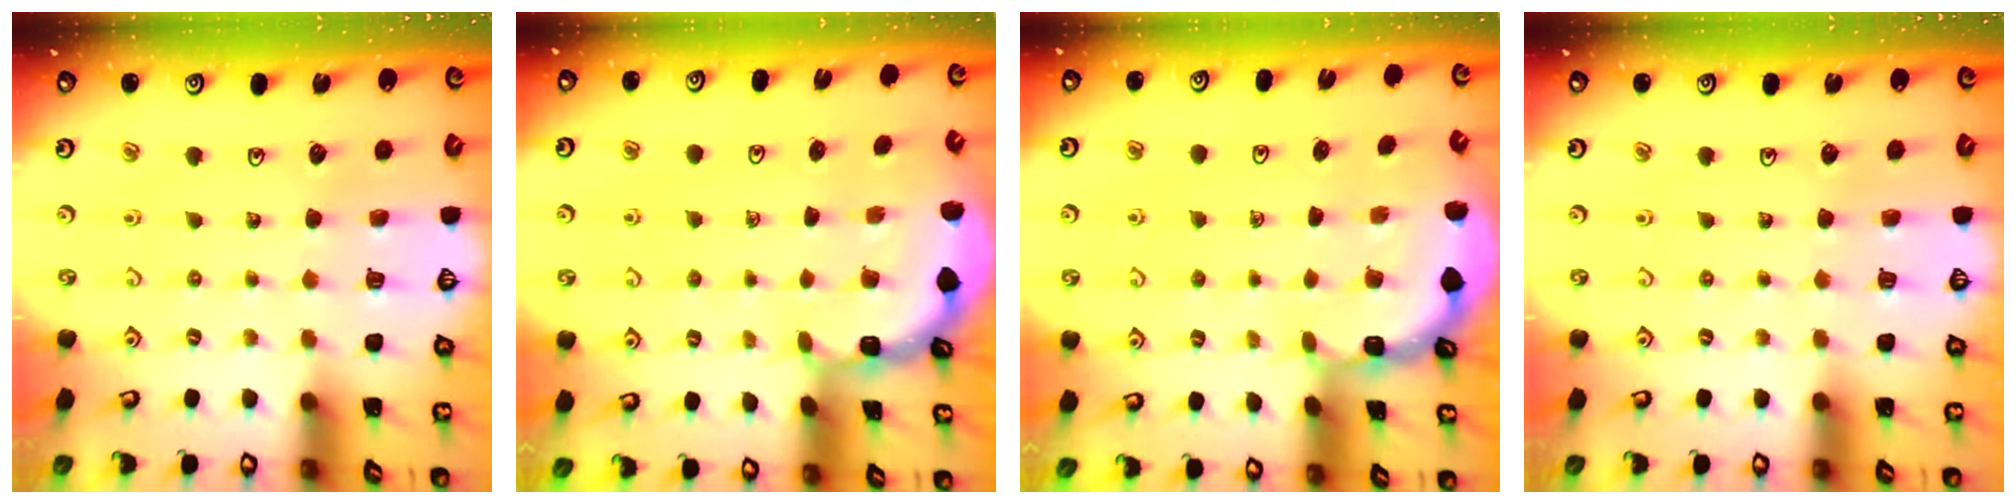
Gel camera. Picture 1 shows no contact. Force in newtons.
{"total": 1.9, "press": 1.9, "slide": 0.2}
{"total": 1.9, "press": 1.9, "slide": 0.2}
{"total": 0.0}